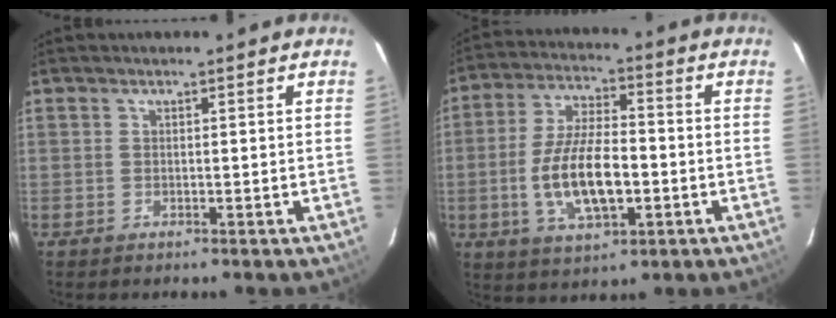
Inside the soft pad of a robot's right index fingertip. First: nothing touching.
{"total": 13.1, "force": [-2.9, 5.3, 11.7], "torque": [-0.235, -0.004, -0.047]}